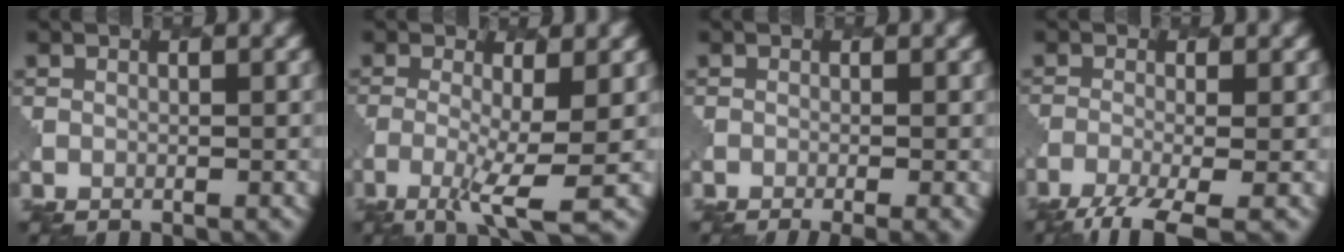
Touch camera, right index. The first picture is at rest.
{"total": 5.1, "force": [-1.7, 1.0, 4.7], "torque": [-0.089, -0.007, -0.036]}
{"total": 2.8, "force": [-1.3, 1.0, 2.3], "torque": [-0.019, 0.000, -0.016]}
{"total": 5.2, "force": [-3.4, 1.3, 3.6], "torque": [-0.063, -0.014, -0.073]}